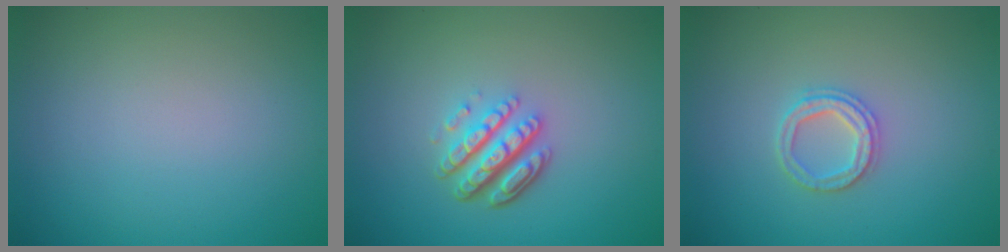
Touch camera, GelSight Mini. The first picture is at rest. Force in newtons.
{"total": 4.8, "press": 3.4, "slide": 3.4}
{"total": 2.4, "press": 2.4, "slide": 0.4}